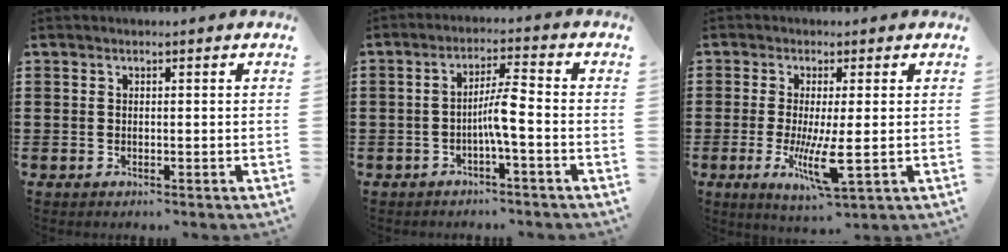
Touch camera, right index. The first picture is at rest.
{"total": 4.9, "force": [-1.6, 0.3, 4.7], "torque": [-0.093, 0.002, -0.036]}
{"total": 7.8, "force": [-1.5, 1.2, 7.5], "torque": [-0.154, -0.027, -0.025]}